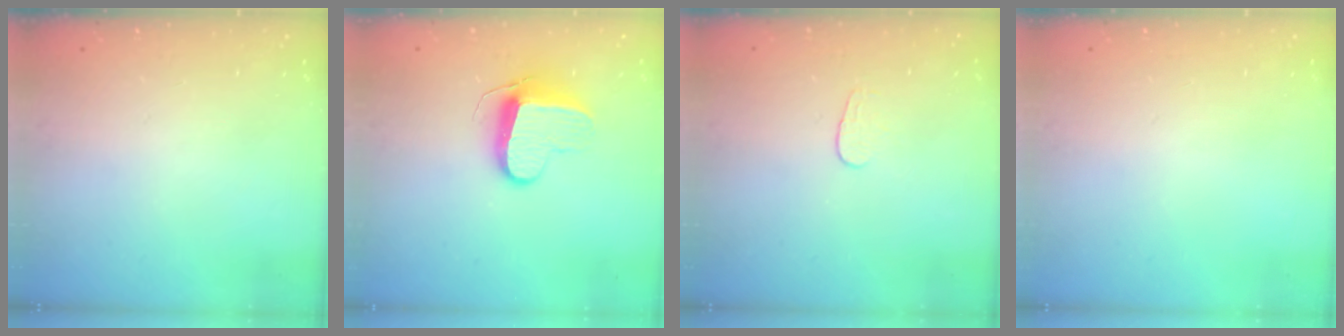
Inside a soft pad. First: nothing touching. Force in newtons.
{"total": 9.2, "press": 9.2, "slide": 0.3}
{"total": 4.0, "press": 4.0, "slide": 0.3}
{"total": 0.0}